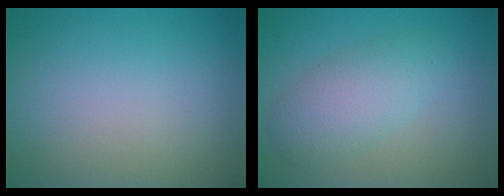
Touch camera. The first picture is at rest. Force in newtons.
{"total": 4.0, "press": 4.0, "slide": 0.3}